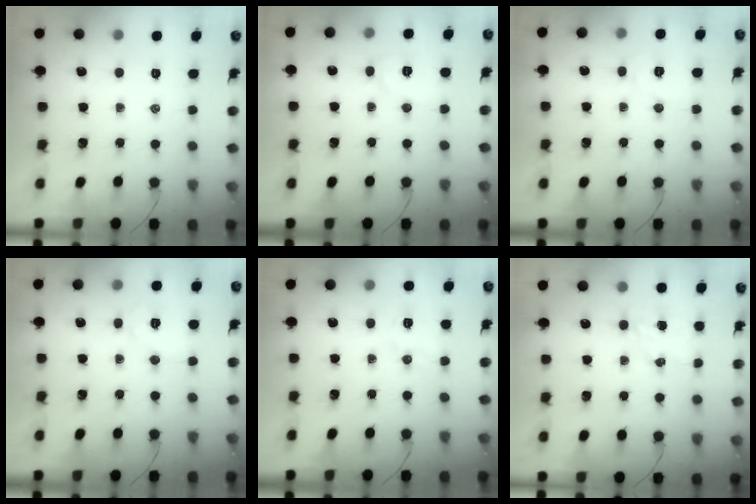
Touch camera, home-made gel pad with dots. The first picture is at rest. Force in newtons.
{"total": 5.5, "press": 5.5, "slide": 0.8}
{"total": 6.1, "press": 6.0, "slide": 1.1}
{"total": 6.5, "press": 6.4, "slide": 1.0}
{"total": 4.9, "press": 4.7, "slide": 1.2}
{"total": 4.6, "press": 4.4, "slide": 1.2}